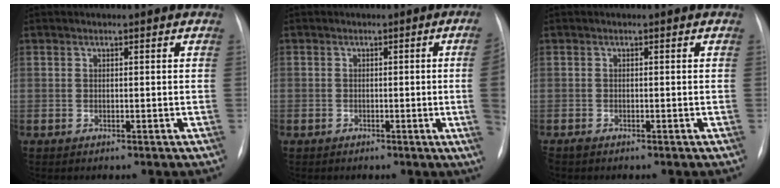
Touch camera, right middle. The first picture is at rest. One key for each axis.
{"total": 4.7, "fx": -0.7, "fy": -1.5, "fz": 4.4, "tx": -0.043, "ty": -0.007, "tz": -0.011}
{"total": 0.8, "fx": -0.7, "fy": 0.2, "fz": 0.3, "tx": -0.010, "ty": -0.003, "tz": -0.010}